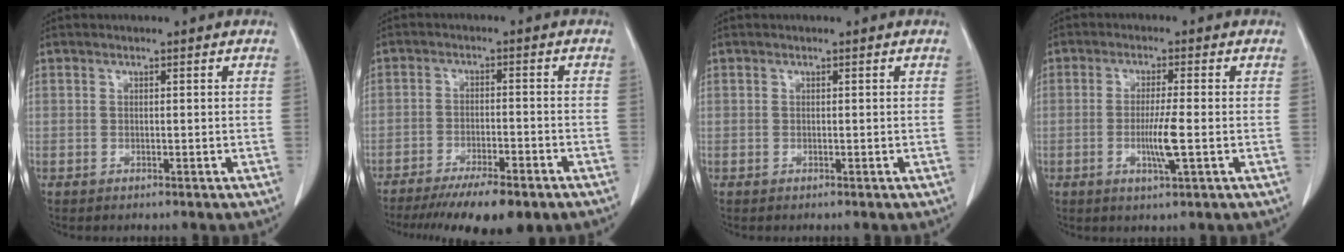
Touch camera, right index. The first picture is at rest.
{"total": 11.8, "force": [-9.0, 2.3, 7.3], "torque": [-0.107, -0.019, -0.135]}
{"total": 0.0}
{"total": 5.0, "force": [-1.1, -0.2, 4.9], "torque": [-0.094, -0.011, -0.020]}